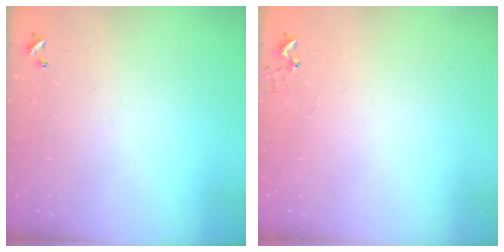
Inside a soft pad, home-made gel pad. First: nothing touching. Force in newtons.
{"total": 2.9, "press": 2.9, "slide": 0.3}